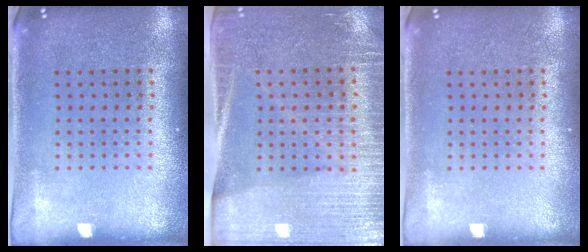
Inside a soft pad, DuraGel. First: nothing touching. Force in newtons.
{"total": 3.1, "press": 2.9, "slide": 1.1}
{"total": 0.0}